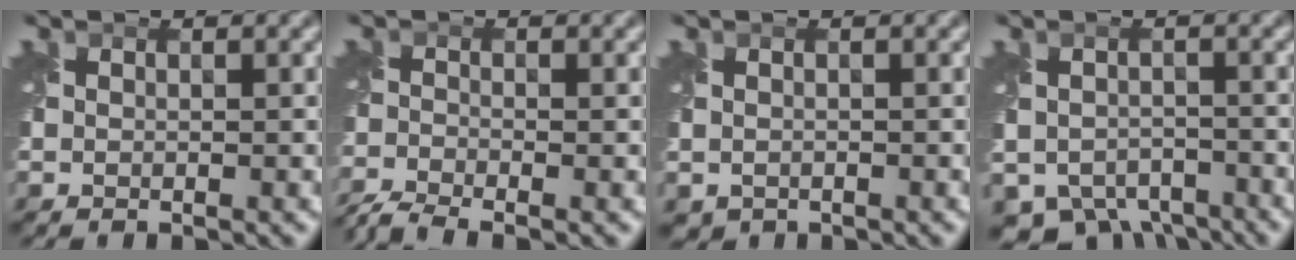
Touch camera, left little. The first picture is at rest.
{"total": 3.4, "force": [-3.1, 0.6, 1.4], "torque": [-0.031, -0.015, -0.075]}
{"total": 0.9, "force": [-0.4, 0.7, 0.3], "torque": [-0.008, -0.007, -0.005]}
{"total": 6.3, "force": [-4.9, 3.3, 2.2], "torque": [-0.028, -0.023, -0.074]}